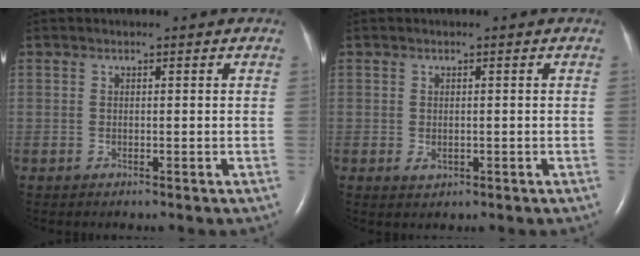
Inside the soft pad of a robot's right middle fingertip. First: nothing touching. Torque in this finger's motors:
{"motor_torque": [-0.04, -0.06, -0.03, 0.00]}